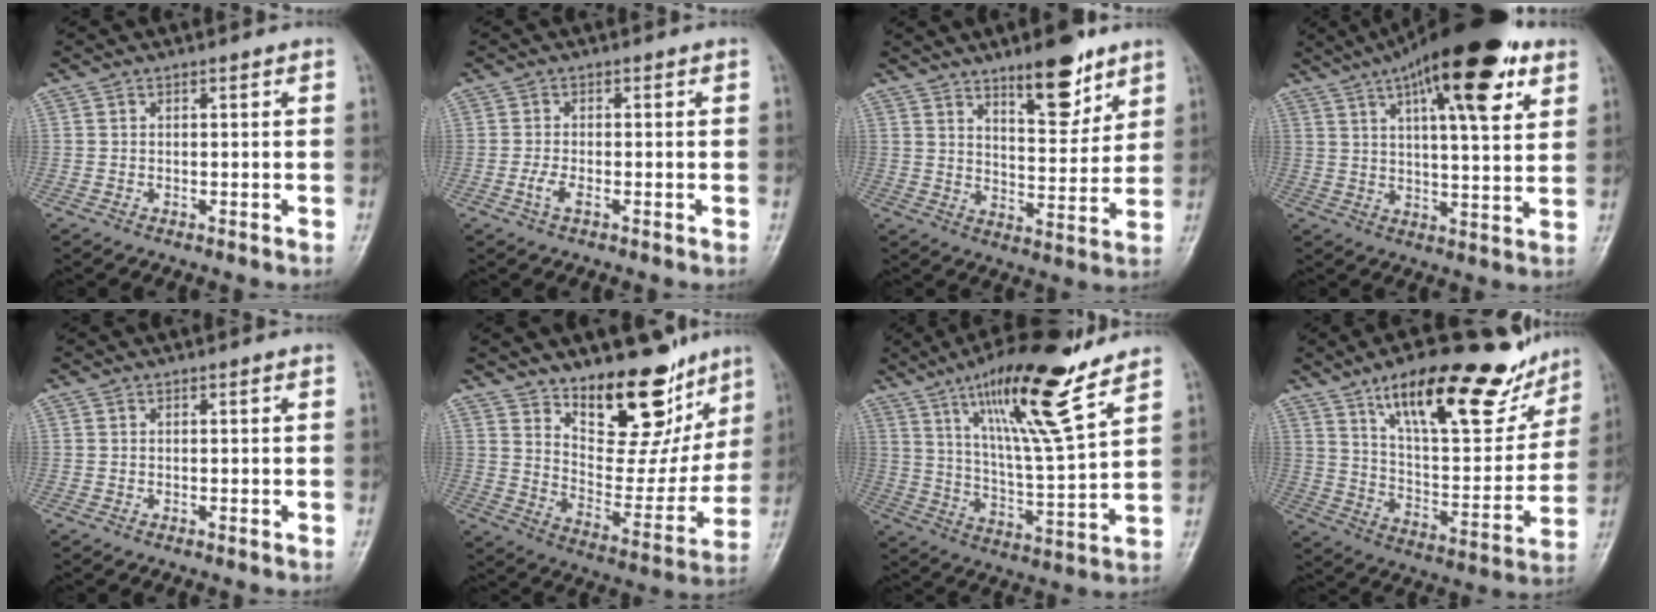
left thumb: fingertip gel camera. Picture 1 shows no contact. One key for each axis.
{"total": 2.3, "fx": -1.0, "fy": 1.0, "fz": 1.9, "tx": -0.046, "ty": 0.004, "tz": -0.021}
{"total": 11.6, "fx": 7.7, "fy": 4.1, "fz": 7.6, "tx": -0.084, "ty": -0.053, "tz": 0.122}
{"total": 20.5, "fx": 10.6, "fy": 6.1, "fz": 16.5, "tx": -0.239, "ty": -0.015, "tz": 0.158}
{"total": 0.0}
{"total": 19.2, "fx": 13.3, "fy": 9.0, "fz": 10.6, "tx": -0.086, "ty": -0.095, "tz": 0.208}
{"total": 18.7, "fx": 12.1, "fy": 2.7, "fz": 14.0, "tx": -0.227, "ty": -0.064, "tz": 0.210}
{"total": 25.3, "fx": 16.2, "fy": 9.0, "fz": 17.2, "tx": -0.206, "ty": -0.052, "tz": 0.257}